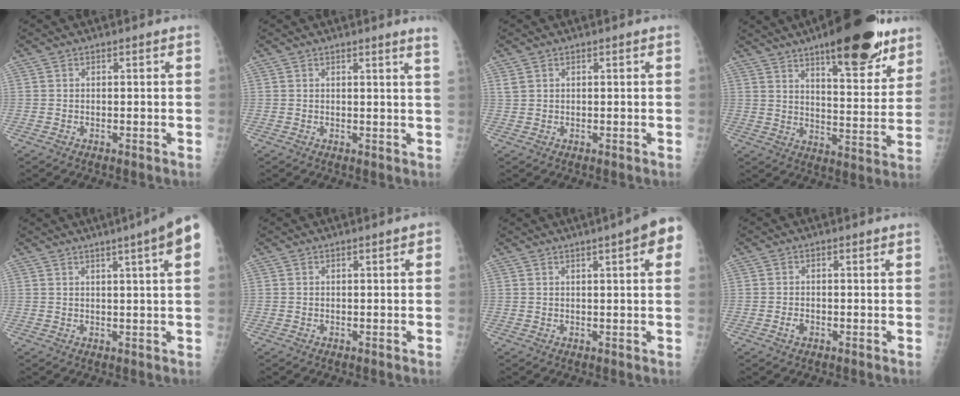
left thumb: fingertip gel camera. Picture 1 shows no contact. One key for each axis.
{"total": 3.2, "fx": 2.5, "fy": -0.9, "fz": 1.8, "tx": -0.028, "ty": -0.017, "tz": 0.020}
{"total": 1.1, "fx": 0.7, "fy": 0.8, "fz": 0.4, "tx": -0.005, "ty": 0.002, "tz": 0.016}
{"total": 21.1, "fx": 13.6, "fy": 6.6, "fz": 14.7, "tx": -0.172, "ty": -0.063, "tz": 0.200}
{"total": 9.0, "fx": 4.4, "fy": -0.1, "fz": 7.8, "tx": -0.096, "ty": 0.007, "tz": 0.047}
{"total": 0.9, "fx": 0.2, "fy": 0.3, "fz": 0.8, "tx": -0.008, "ty": 0.003, "tz": 0.001}
{"total": 8.0, "fx": 3.5, "fy": 1.4, "fz": 7.1, "tx": -0.077, "ty": 0.008, "tz": 0.037}
{"total": 1.4, "fx": -0.6, "fy": 0.9, "fz": 0.8, "tx": -0.014, "ty": 0.001, "tz": -0.011}